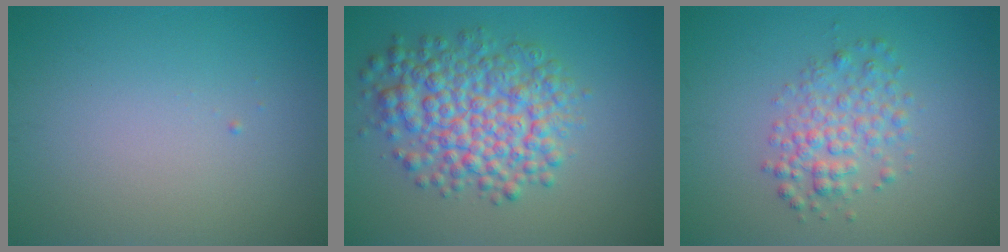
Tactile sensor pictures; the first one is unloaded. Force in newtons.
{"total": 7.2, "press": 7.2, "slide": 0.1}
{"total": 3.1, "press": 3.1, "slide": 0.1}